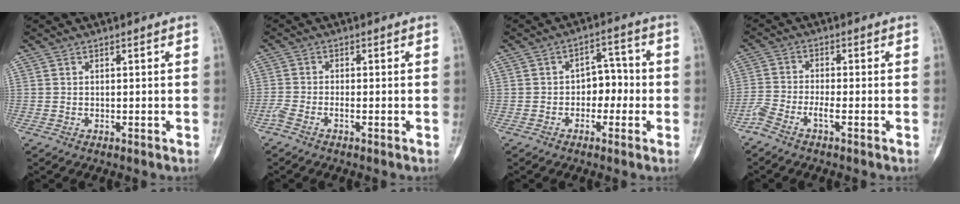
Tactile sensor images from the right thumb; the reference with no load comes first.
{"total": 2.5, "force": [-1.5, 0.6, 1.9], "torque": [-0.050, 0.010, -0.033]}
{"total": 5.8, "force": [-1.1, 4.1, 3.9], "torque": [-0.020, 0.029, -0.027]}
{"total": 4.3, "force": [-2.7, 0.7, 3.2], "torque": [-0.083, 0.019, -0.057]}